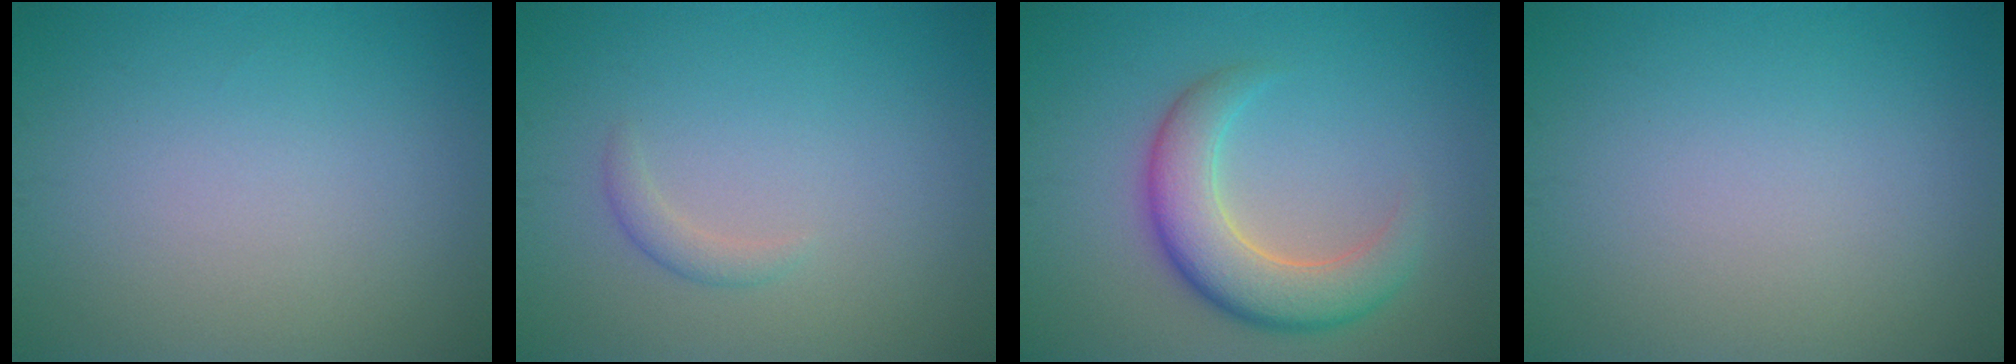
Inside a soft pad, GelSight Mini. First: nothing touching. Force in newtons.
{"total": 1.1, "press": 1.1, "slide": 0.1}
{"total": 5.8, "press": 5.8, "slide": 0.4}
{"total": 0.0}